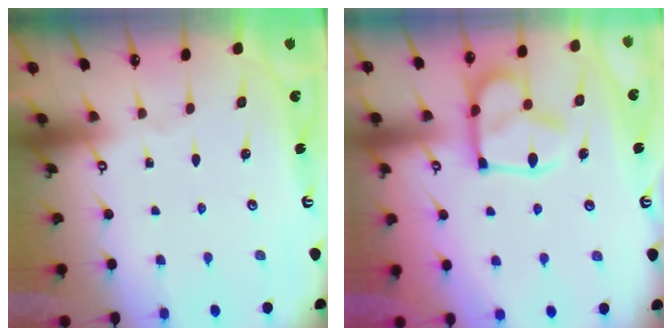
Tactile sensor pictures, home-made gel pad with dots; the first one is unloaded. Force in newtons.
{"total": 15.6, "press": 15.5, "slide": 1.3}